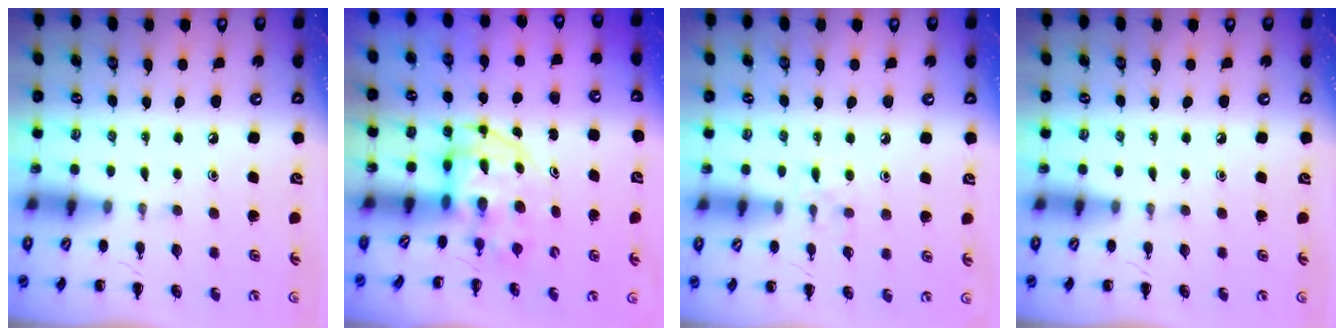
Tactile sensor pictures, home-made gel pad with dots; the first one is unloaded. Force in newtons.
{"total": 3.8, "press": 3.7, "slide": 0.7}
{"total": 5.5, "press": 5.2, "slide": 1.7}
{"total": 0.0}